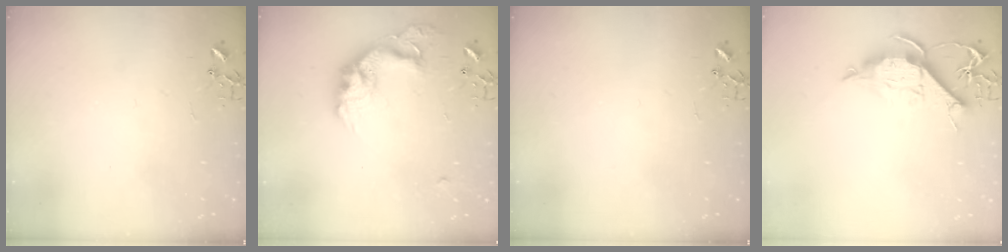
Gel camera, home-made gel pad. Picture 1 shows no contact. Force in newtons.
{"total": 17.2, "press": 17.2, "slide": 1.2}
{"total": 0.0}
{"total": 10.6, "press": 10.6, "slide": 0.4}